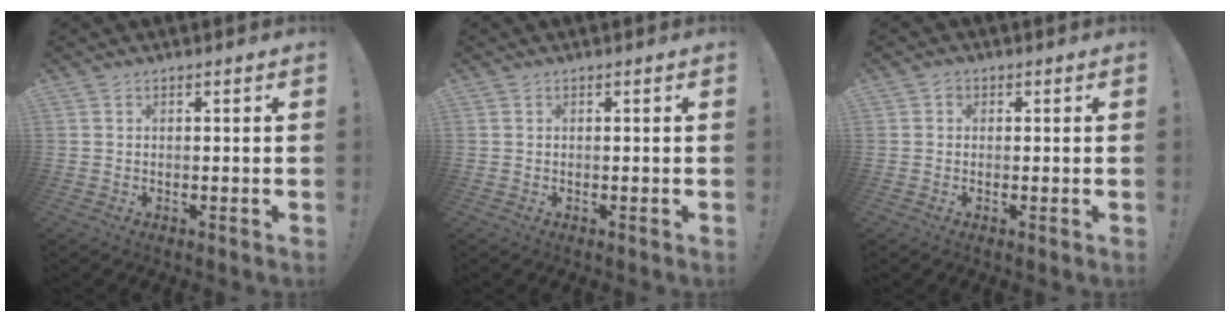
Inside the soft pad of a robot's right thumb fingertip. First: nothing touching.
{"total": 0.0}
{"total": 1.4, "force": [0.2, 1.3, 0.5], "torque": [-0.001, 0.002, 0.001]}